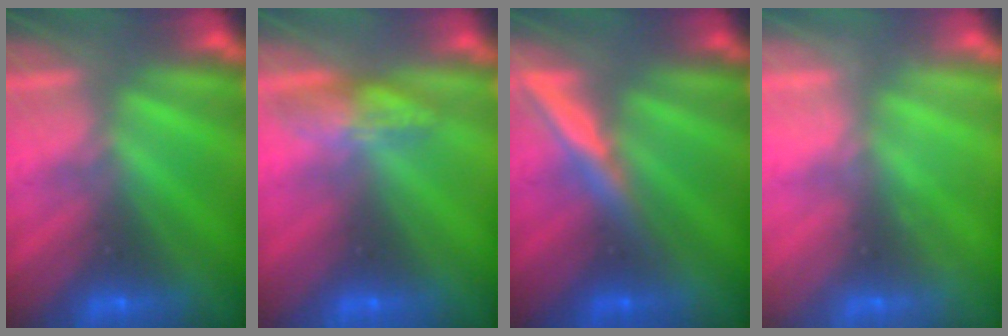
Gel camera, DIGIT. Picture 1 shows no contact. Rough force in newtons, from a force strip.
{"total": 2.4}
{"total": 3.2}
{"total": 2.0}